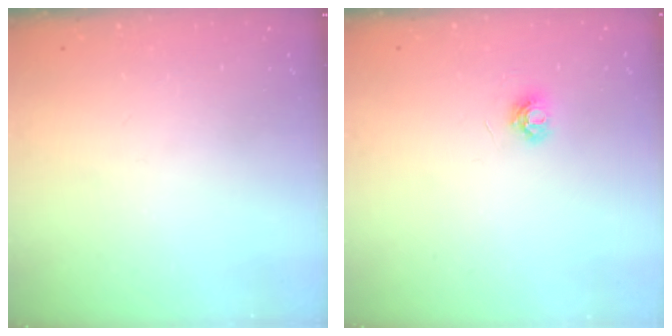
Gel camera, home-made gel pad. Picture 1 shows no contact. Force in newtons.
{"total": 4.5, "press": 4.5, "slide": 0.5}